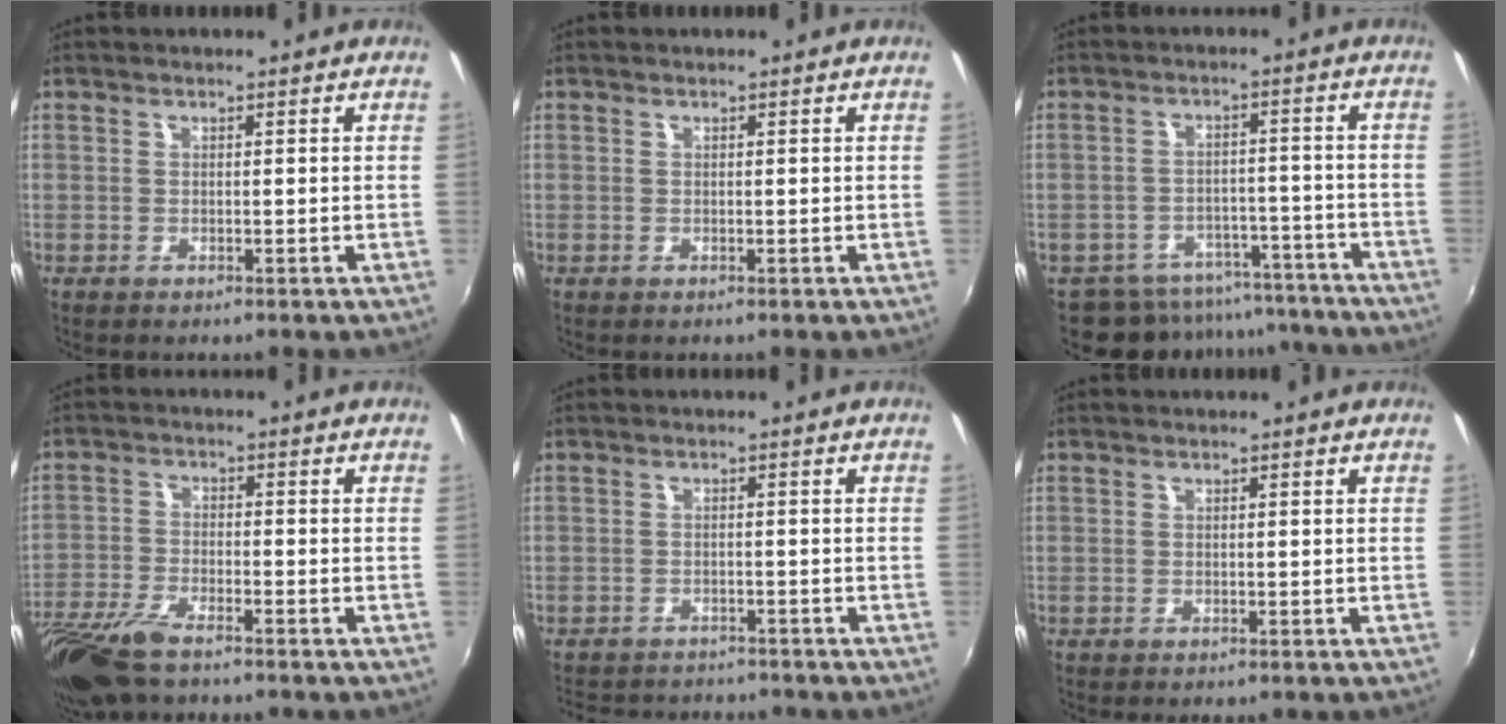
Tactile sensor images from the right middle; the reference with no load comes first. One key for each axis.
{"total": 0.0}
{"total": 14.4, "fx": -12.7, "fy": 6.1, "fz": 2.9, "tx": -0.063, "ty": 0.029, "tz": -0.161}
{"total": 11.6, "fx": -8.9, "fy": 3.1, "fz": 6.7, "tx": -0.161, "ty": -0.036, "tz": -0.174}
{"total": 8.4, "fx": -7.7, "fy": 2.7, "fz": 2.1, "tx": -0.058, "ty": 0.000, "tz": -0.114}
{"total": 0.0}